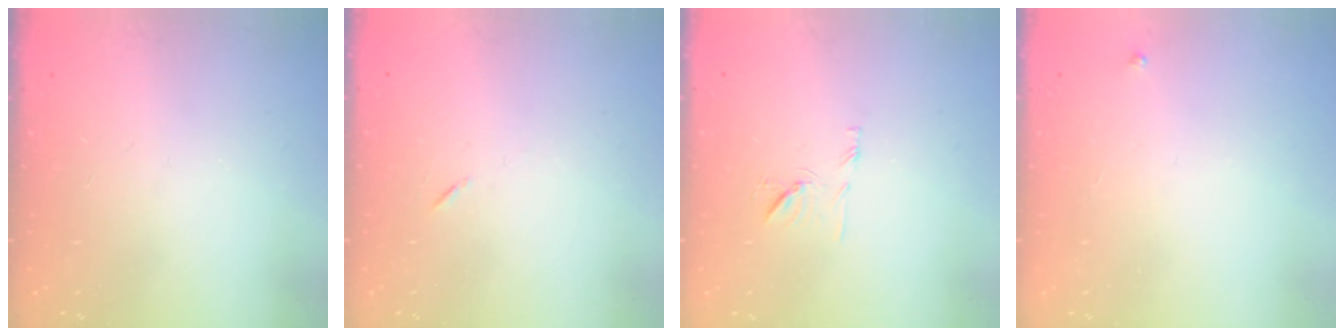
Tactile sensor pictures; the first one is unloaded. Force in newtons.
{"total": 4.9, "press": 4.5, "slide": 1.9}
{"total": 7.5, "press": 7.4, "slide": 0.6}
{"total": 2.7, "press": 2.7, "slide": 0.3}